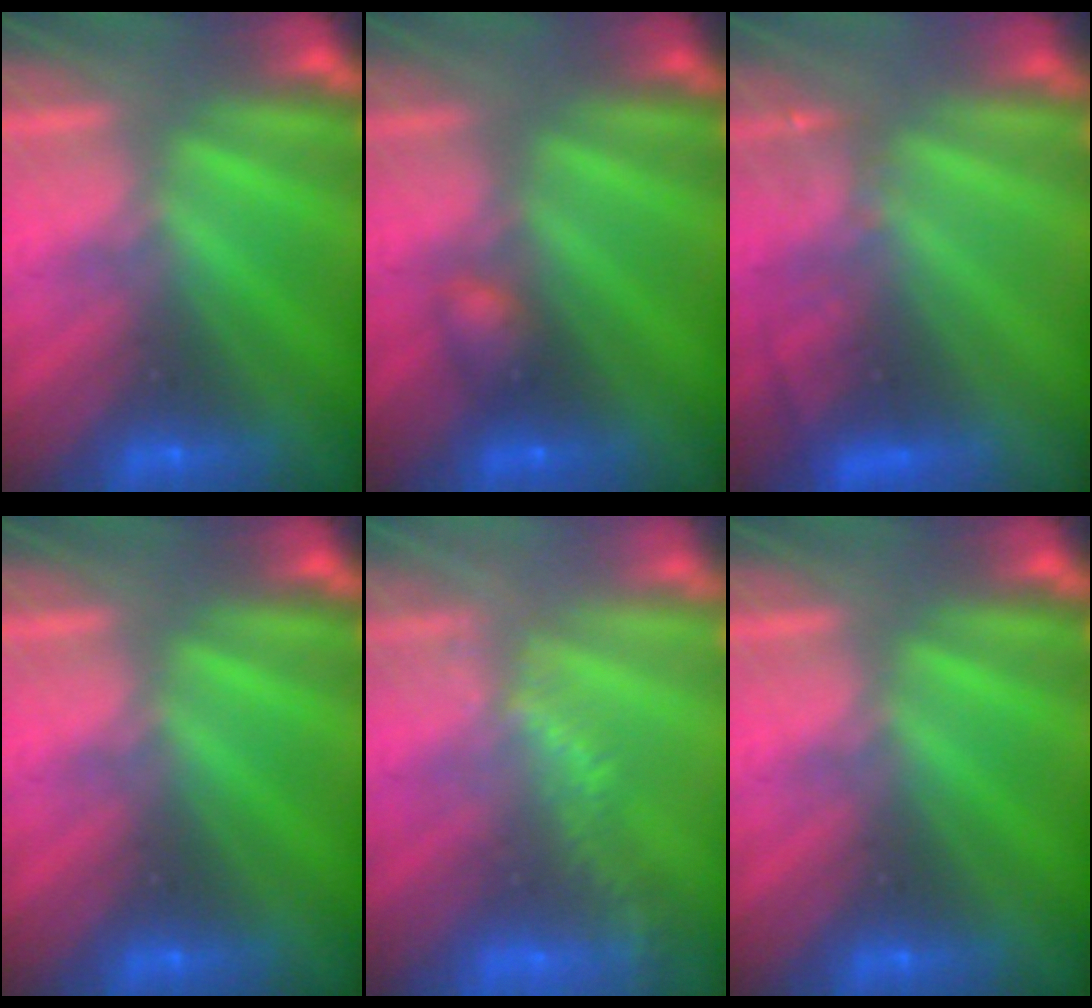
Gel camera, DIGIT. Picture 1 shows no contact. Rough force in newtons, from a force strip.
{"total": 2.2}
{"total": 2.9}
{"total": 0.0}
{"total": 2.9}
{"total": 0.0}